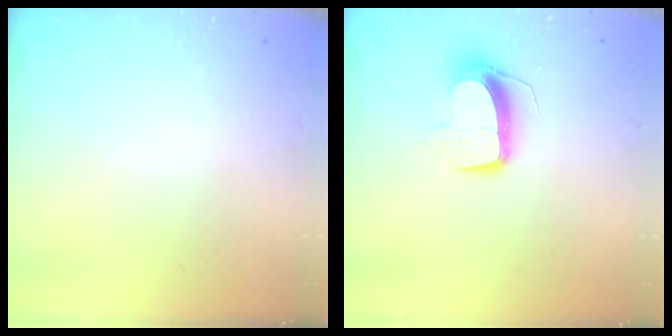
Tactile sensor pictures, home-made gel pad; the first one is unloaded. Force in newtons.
{"total": 10.5, "press": 10.5, "slide": 0.8}